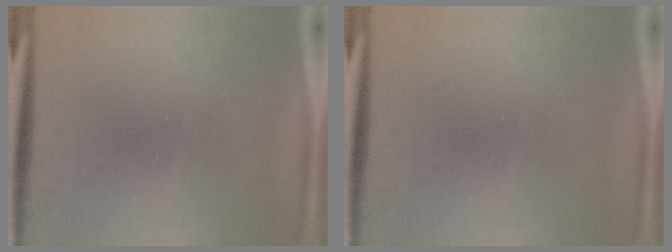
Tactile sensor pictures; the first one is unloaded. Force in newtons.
{"total": 0.0}